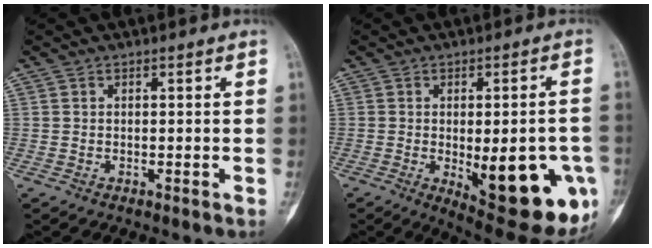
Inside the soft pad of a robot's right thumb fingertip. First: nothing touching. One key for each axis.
{"total": 20.5, "fx": -5.2, "fy": 7.5, "fz": 18.4, "tx": -0.185, "ty": -0.004, "tz": -0.039}